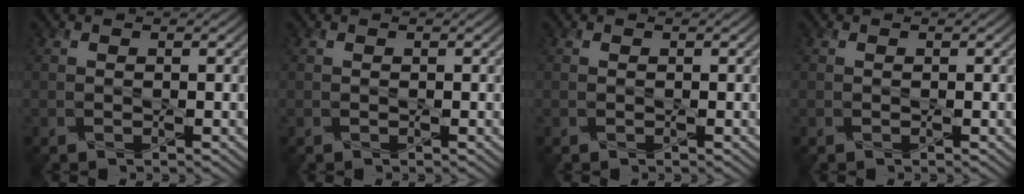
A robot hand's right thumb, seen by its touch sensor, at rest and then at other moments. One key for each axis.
{"total": 0.0}
{"total": 0.0}
{"total": 0.0}